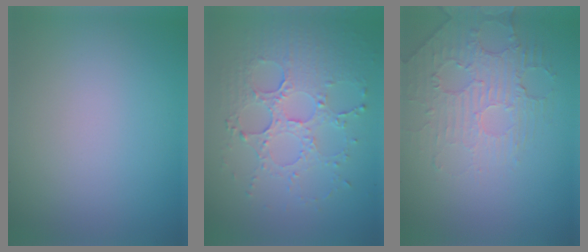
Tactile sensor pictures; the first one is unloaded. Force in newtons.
{"total": 5.4, "press": 3.8, "slide": 3.8}
{"total": 2.5, "press": 1.9, "slide": 1.6}